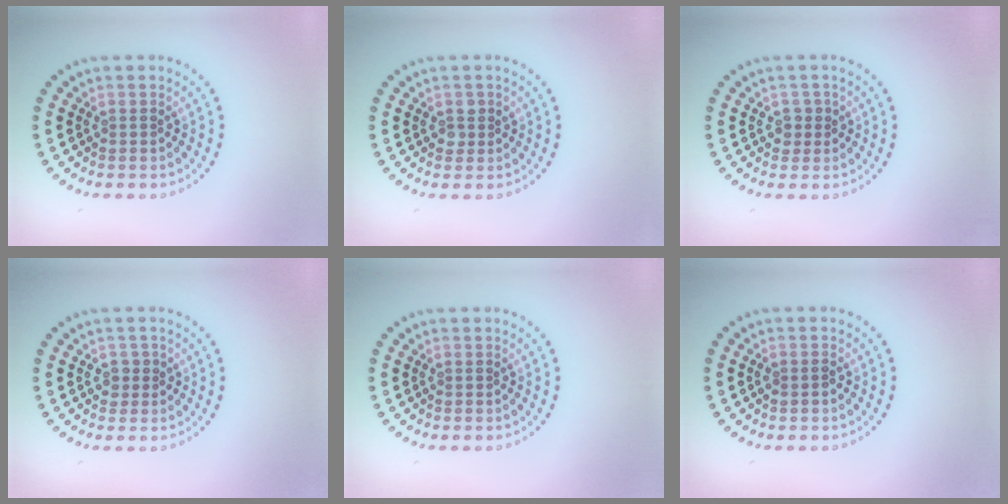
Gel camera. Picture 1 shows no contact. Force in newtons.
{"total": 1.1, "press": 1.1, "slide": 0.4}
{"total": 1.2, "press": 1.1, "slide": 0.6}
{"total": 1.1, "press": 1.0, "slide": 0.5}
{"total": 0.0}
{"total": 0.8, "press": 0.7, "slide": 0.2}